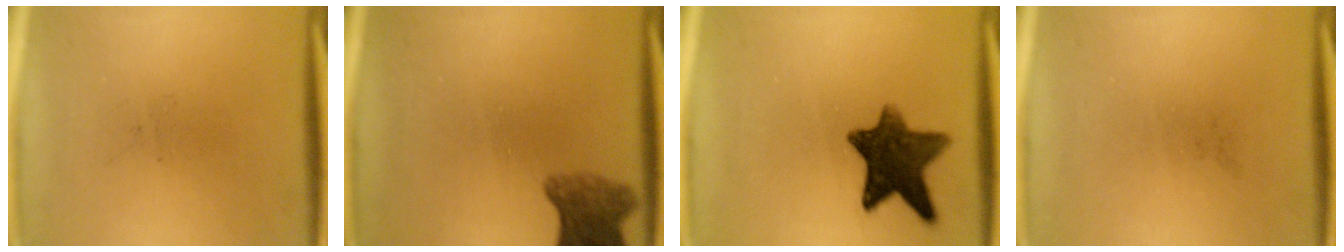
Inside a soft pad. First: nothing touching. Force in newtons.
{"total": 5.7}
{"total": 10.8}
{"total": 0.0}